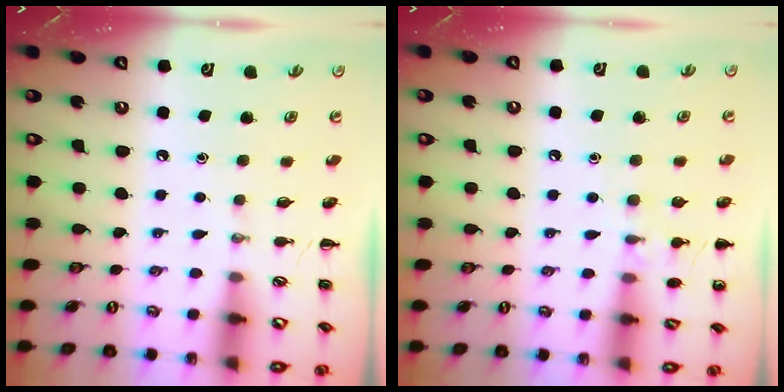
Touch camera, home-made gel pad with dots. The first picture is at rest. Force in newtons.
{"total": 7.2, "press": 6.8, "slide": 2.2}